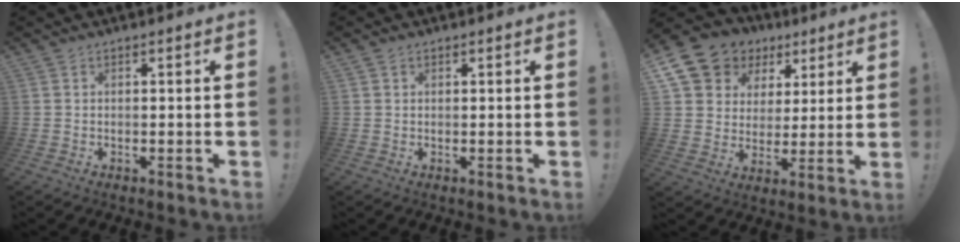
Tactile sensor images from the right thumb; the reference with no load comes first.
{"total": 0.8, "force": [0.5, 0.6, 0.1], "torque": [0.002, 0.000, 0.009]}
{"total": 13.0, "force": [7.5, 9.8, 4.2], "torque": [-0.076, -0.052, 0.155]}